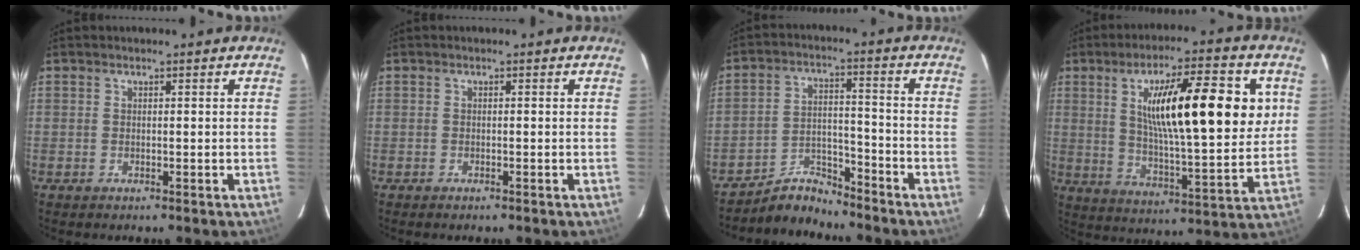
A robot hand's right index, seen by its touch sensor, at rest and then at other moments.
{"total": 1.1, "force": [-0.5, 0.5, 0.8], "torque": [-0.021, -0.001, -0.005]}
{"total": 6.7, "force": [-6.5, 1.7, 0.4], "torque": [-0.007, 0.019, -0.115]}
{"total": 20.1, "force": [5.1, 4.2, 19.0], "torque": [-0.302, 0.017, 0.081]}